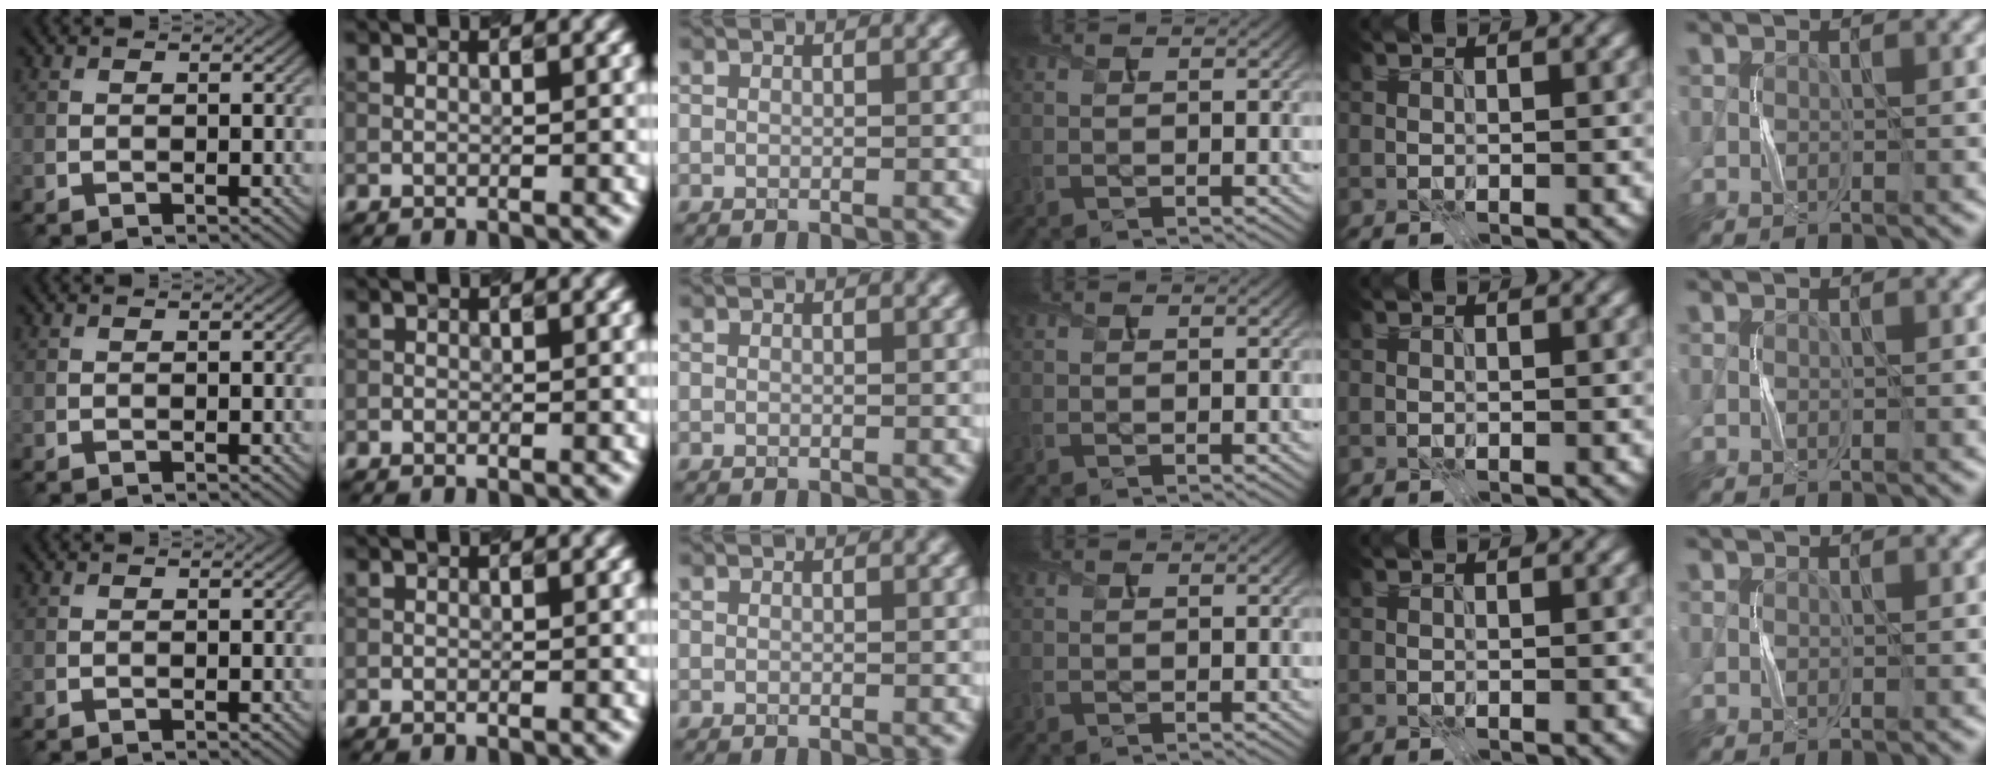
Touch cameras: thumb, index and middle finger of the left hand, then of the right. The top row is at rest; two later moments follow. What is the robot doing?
{"motion": "press", "object": "sticky note"}